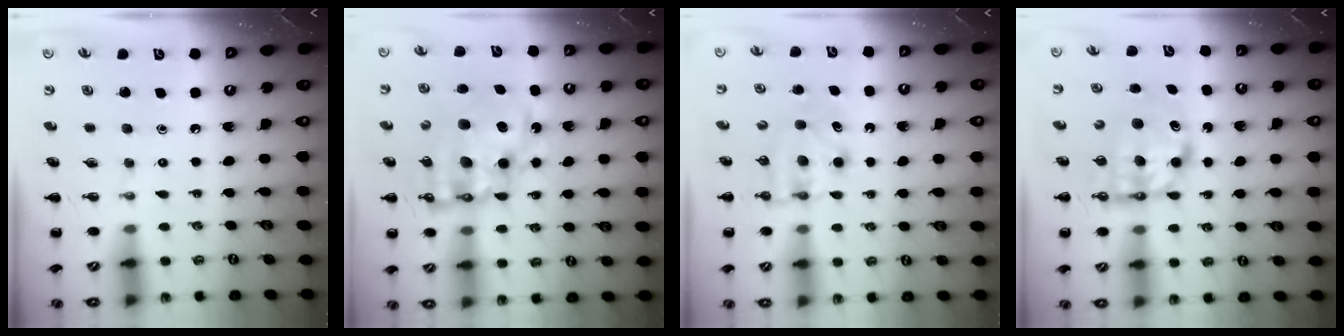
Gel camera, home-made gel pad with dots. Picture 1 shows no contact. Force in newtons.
{"total": 16.1, "press": 15.7, "slide": 3.6}
{"total": 6.3, "press": 6.1, "slide": 1.3}
{"total": 6.8, "press": 6.6, "slide": 1.5}